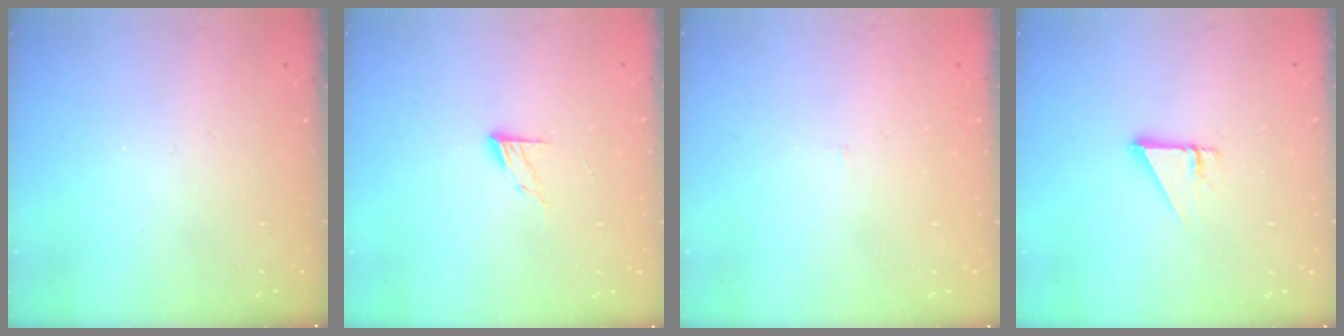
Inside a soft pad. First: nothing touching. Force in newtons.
{"total": 7.9, "press": 7.9, "slide": 0.7}
{"total": 2.0, "press": 2.0, "slide": 0.1}
{"total": 2.7, "press": 2.7, "slide": 0.2}